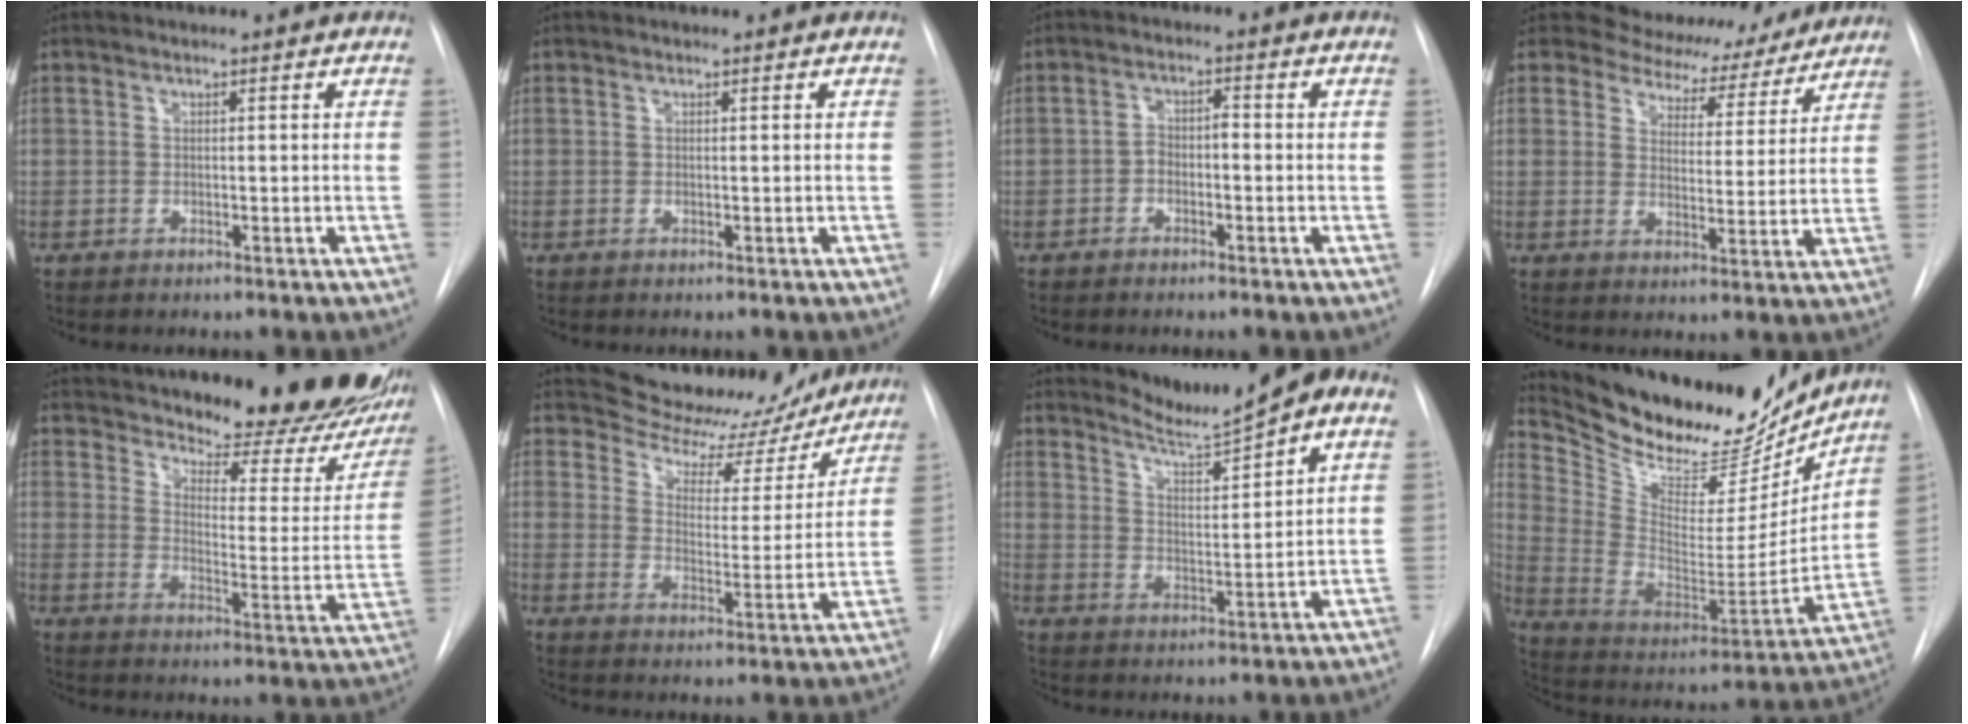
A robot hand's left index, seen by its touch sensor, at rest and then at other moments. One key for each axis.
{"total": 0.0}
{"total": 2.4, "fx": -1.0, "fy": 1.4, "fz": 1.7, "tx": -0.026, "ty": 0.014, "tz": -0.020}
{"total": 12.4, "fx": 11.2, "fy": 5.2, "fz": 1.4, "tx": 0.002, "ty": -0.007, "tz": 0.125}
{"total": 30.4, "fx": 26.0, "fy": 7.0, "fz": 14.1, "tx": -0.223, "ty": -0.076, "tz": 0.326}
{"total": 16.3, "fx": 15.2, "fy": 4.8, "fz": 3.2, "tx": -0.033, "ty": -0.021, "tz": 0.199}
{"total": 10.4, "fx": 8.4, "fy": 0.1, "fz": 6.1, "tx": -0.097, "ty": 0.004, "tz": 0.133}
{"total": 24.2, "fx": 21.8, "fy": 6.8, "fz": 8.0, "tx": -0.148, "ty": -0.043, "tz": 0.337}